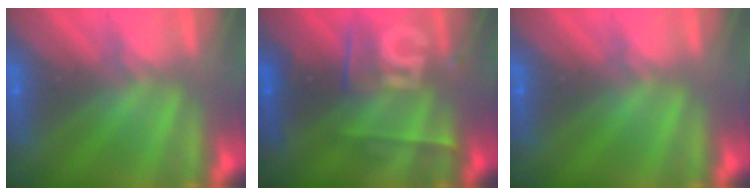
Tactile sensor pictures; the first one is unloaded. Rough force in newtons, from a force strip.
{"total": 2.5}
{"total": 0.0}